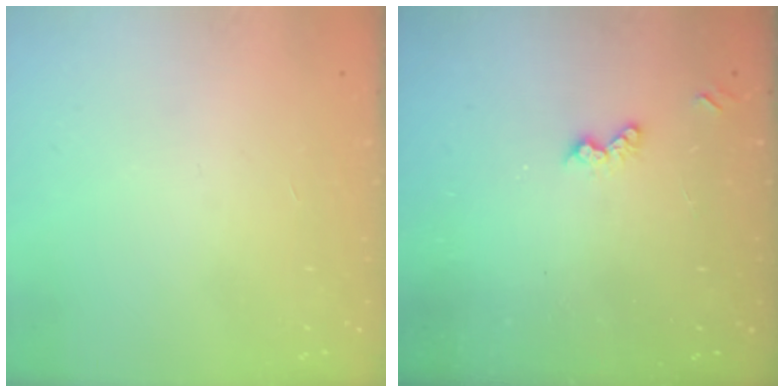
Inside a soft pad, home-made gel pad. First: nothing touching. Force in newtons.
{"total": 5.2, "press": 5.1, "slide": 0.8}